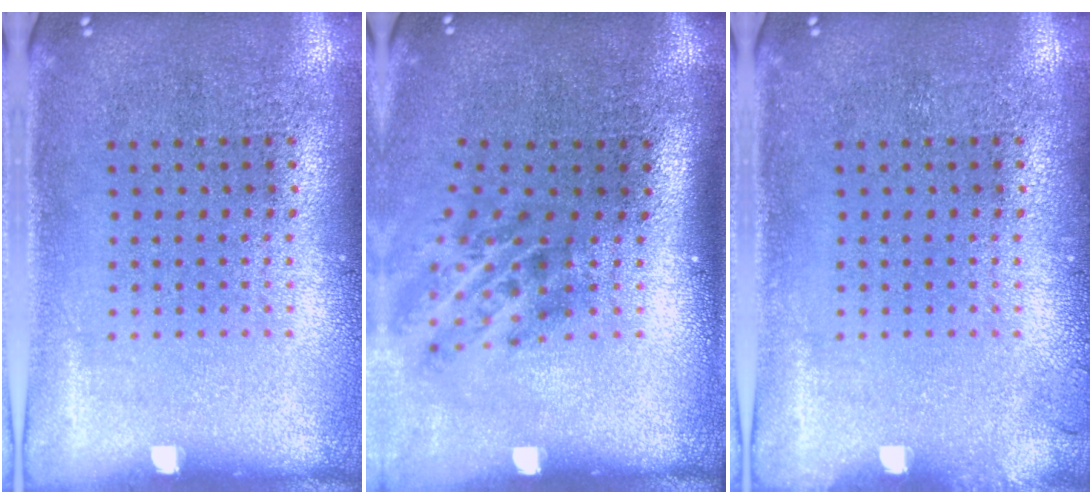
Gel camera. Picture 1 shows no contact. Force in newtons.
{"total": 2.0, "press": 1.3, "slide": 1.5}
{"total": 0.6, "press": 0.6, "slide": 0.1}